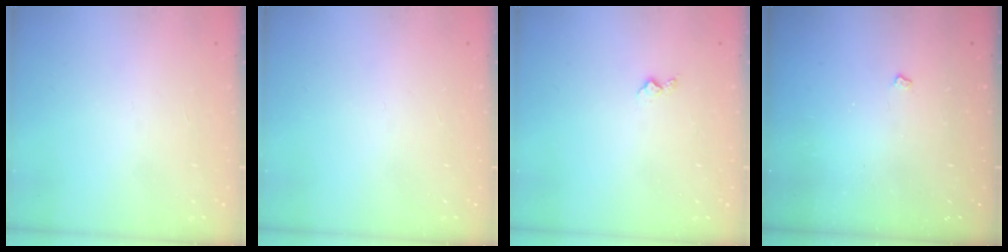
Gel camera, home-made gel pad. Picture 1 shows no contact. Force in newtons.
{"total": 0.0}
{"total": 3.4, "press": 3.4, "slide": 0.5}
{"total": 2.6, "press": 2.6, "slide": 0.4}